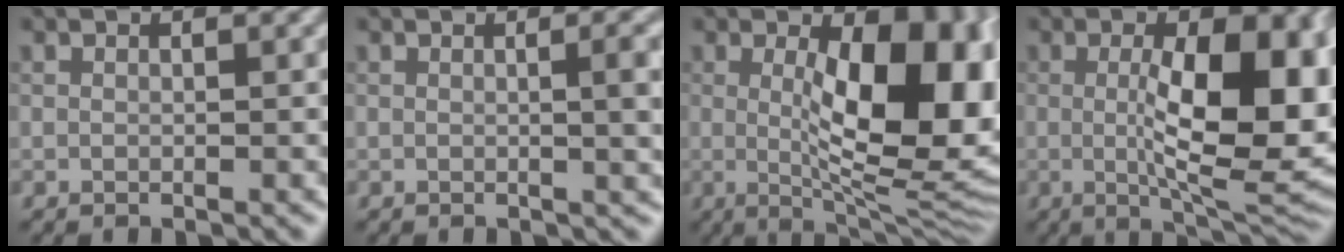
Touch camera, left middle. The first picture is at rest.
{"total": 3.9, "force": [0.2, 1.2, 3.7], "torque": [-0.039, 0.009, -0.001]}
{"total": 12.5, "force": [1.1, 4.5, 11.6], "torque": [-0.153, -0.006, 0.019]}
{"total": 11.4, "force": [0.4, 3.7, 10.8], "torque": [-0.153, -0.006, 0.013]}